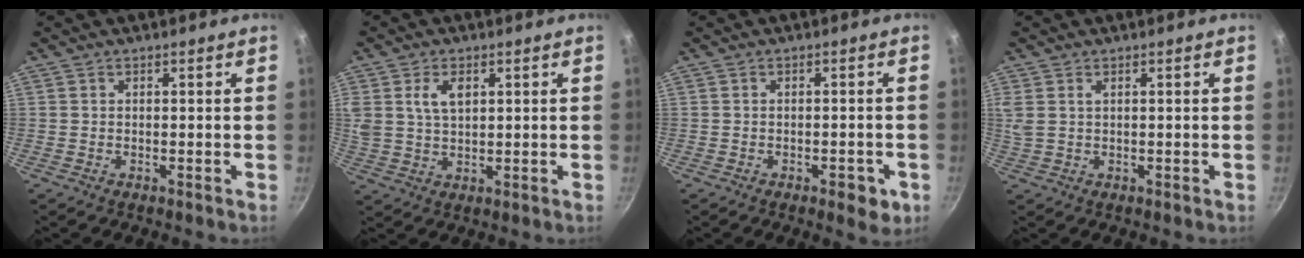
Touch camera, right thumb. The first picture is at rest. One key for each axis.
{"total": 6.3, "fx": 2.3, "fy": 3.8, "fz": 4.5, "tx": -0.085, "ty": -0.004, "tz": 0.051}
{"total": 4.0, "fx": -1.8, "fy": 1.7, "fz": 3.1, "tx": -0.026, "ty": 0.004, "tz": -0.019}
{"total": 2.9, "fx": 1.0, "fy": 1.6, "fz": 2.2, "tx": -0.067, "ty": 0.011, "tz": 0.029}